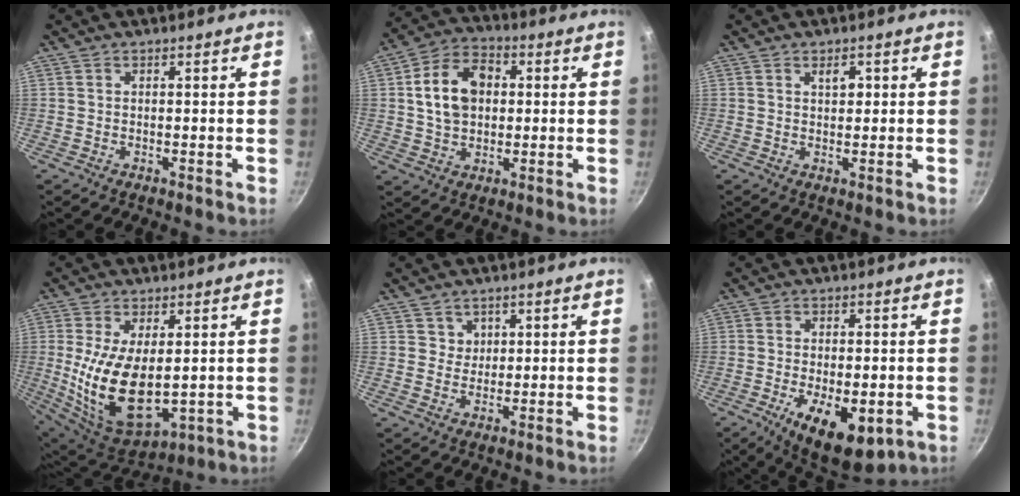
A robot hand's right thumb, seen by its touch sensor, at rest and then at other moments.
{"total": 12.2, "force": [1.7, 8.8, 8.3], "torque": [-0.121, 0.020, 0.021]}
{"total": 2.5, "force": [0.8, 1.5, 1.8], "torque": [-0.016, -0.005, 0.011]}
{"total": 16.6, "force": [0.0, 8.9, 14.1], "torque": [-0.258, -0.019, 0.020]}
{"total": 2.6, "force": [1.1, 2.3, 0.1], "torque": [0.021, -0.001, 0.015]}
{"total": 12.9, "force": [-4.7, 6.0, 10.5], "torque": [-0.148, 0.004, -0.059]}